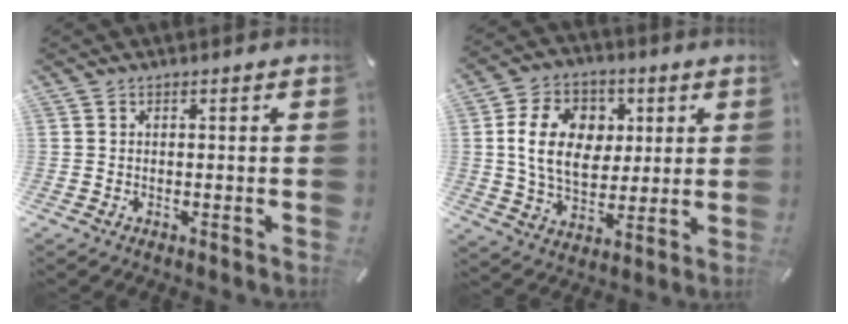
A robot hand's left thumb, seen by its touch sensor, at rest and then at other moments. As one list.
[{"total": 14.8, "force": [2.9, 11.1, 9.3], "torque": [-0.166, 0.015, 0.054]}]